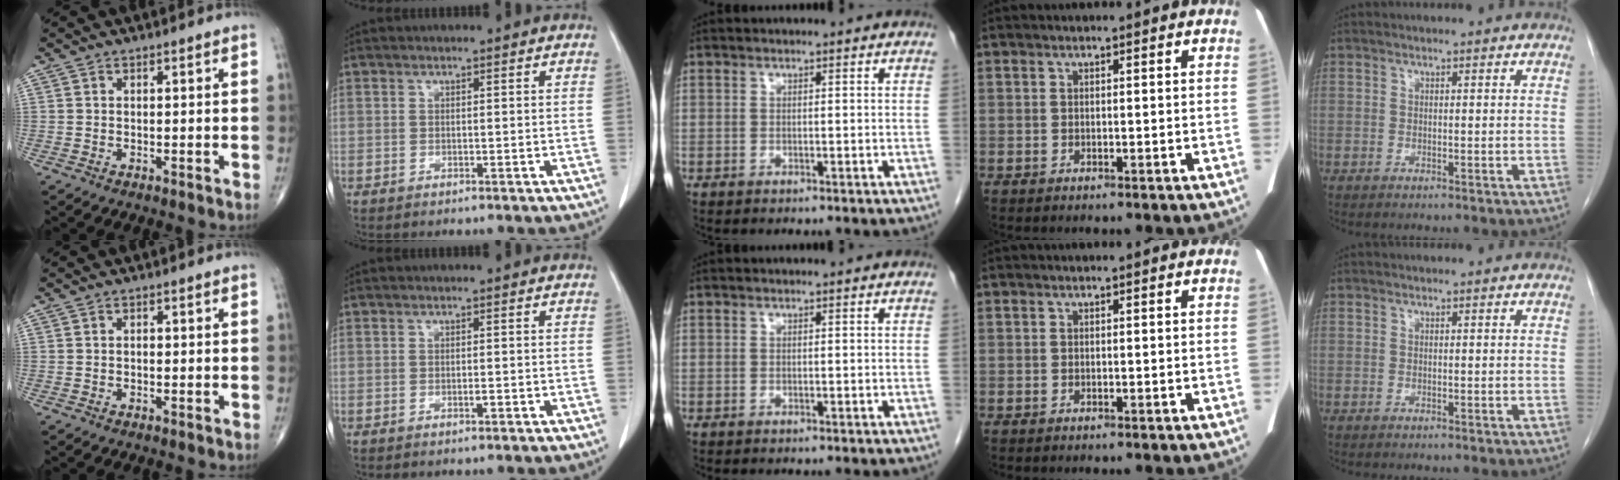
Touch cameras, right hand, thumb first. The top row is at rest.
{"thumb": {"total": 0.6, "force": [-0.1, 0.4, 0.4], "torque": [-0.006, 0.001, -0.005]}, "index": {"total": 0.8, "force": [-0.3, 0.1, 0.7], "torque": [-0.015, 0.000, -0.004]}}